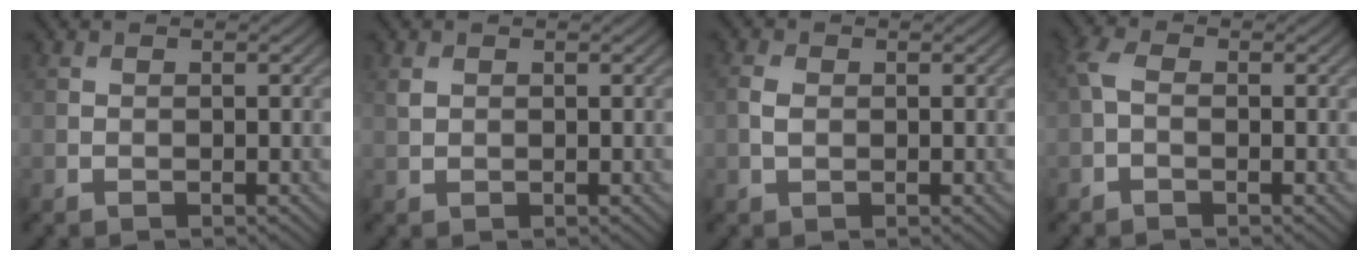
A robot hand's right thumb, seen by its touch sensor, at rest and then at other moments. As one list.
[{"total": 1.1, "force": [0.5, 0.8, 0.6], "torque": [-0.017, 0.000, 0.012]}, {"total": 1.9, "force": [0.0, 1.3, 1.4], "torque": [-0.037, 0.001, -0.001]}, {"total": 2.7, "force": [-0.1, 1.5, 2.3], "torque": [-0.058, 0.009, -0.010]}]